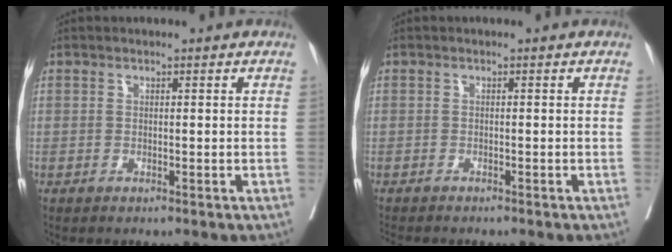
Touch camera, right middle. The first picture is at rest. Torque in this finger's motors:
{"motor_torque": [0.55, -0.59, 0.03, 0.03]}